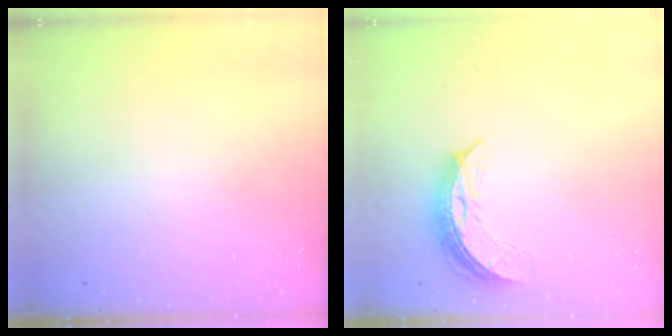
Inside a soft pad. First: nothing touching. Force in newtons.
{"total": 7.4, "press": 7.4, "slide": 0.6}